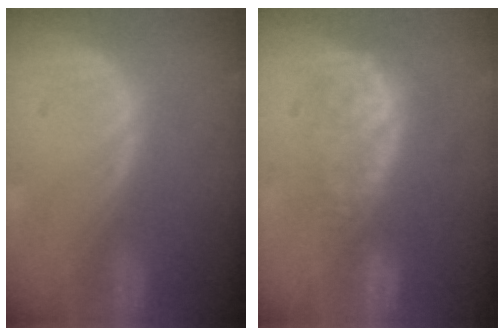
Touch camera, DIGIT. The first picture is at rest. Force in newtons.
{"total": 8.7, "press": 7.3, "slide": 4.6}